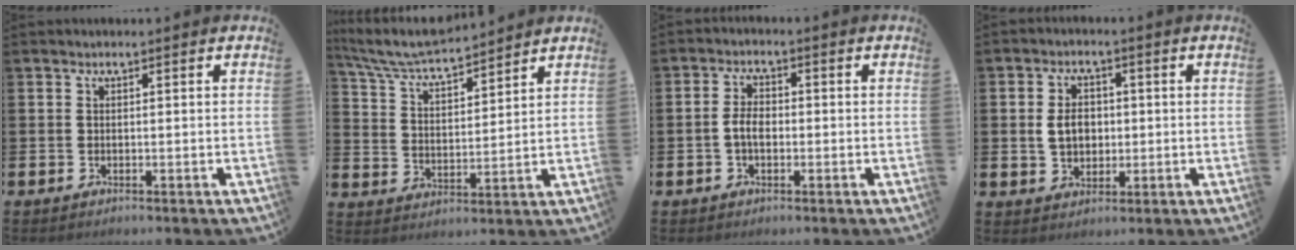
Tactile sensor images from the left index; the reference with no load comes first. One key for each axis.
{"total": 7.0, "fx": 6.6, "fy": 0.5, "fz": 2.1, "tx": -0.070, "ty": -0.040, "tz": 0.117}
{"total": 3.2, "fx": -0.5, "fy": 1.8, "fz": 2.6, "tx": -0.039, "ty": 0.003, "tz": -0.013}
{"total": 4.3, "fx": 0.3, "fy": 3.3, "fz": 2.7, "tx": -0.044, "ty": 0.007, "tz": -0.002}